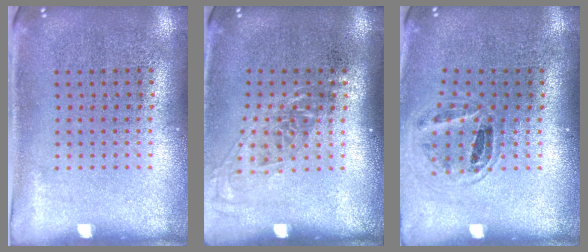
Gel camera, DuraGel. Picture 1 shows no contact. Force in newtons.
{"total": 1.3, "press": 1.0, "slide": 0.8}
{"total": 0.9, "press": 0.9, "slide": 0.2}